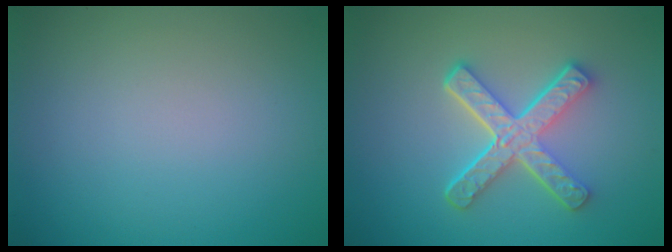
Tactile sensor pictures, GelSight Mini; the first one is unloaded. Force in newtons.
{"total": 5.3, "press": 3.9, "slide": 3.6}